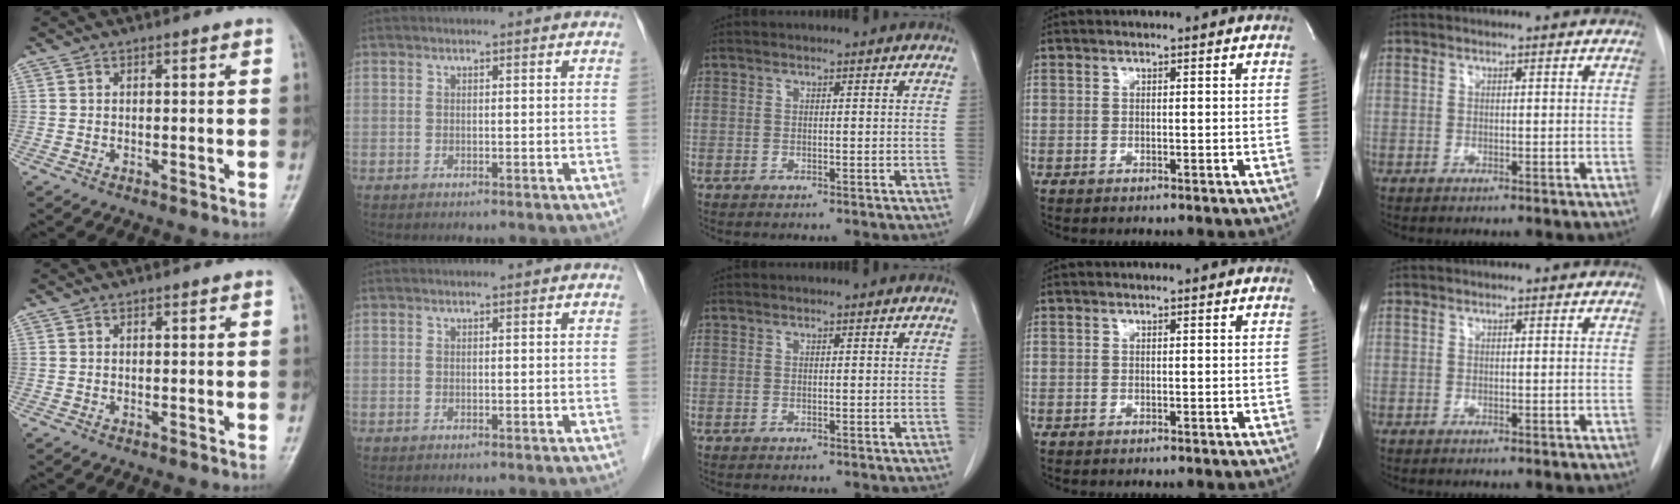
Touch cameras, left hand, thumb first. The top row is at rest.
{}